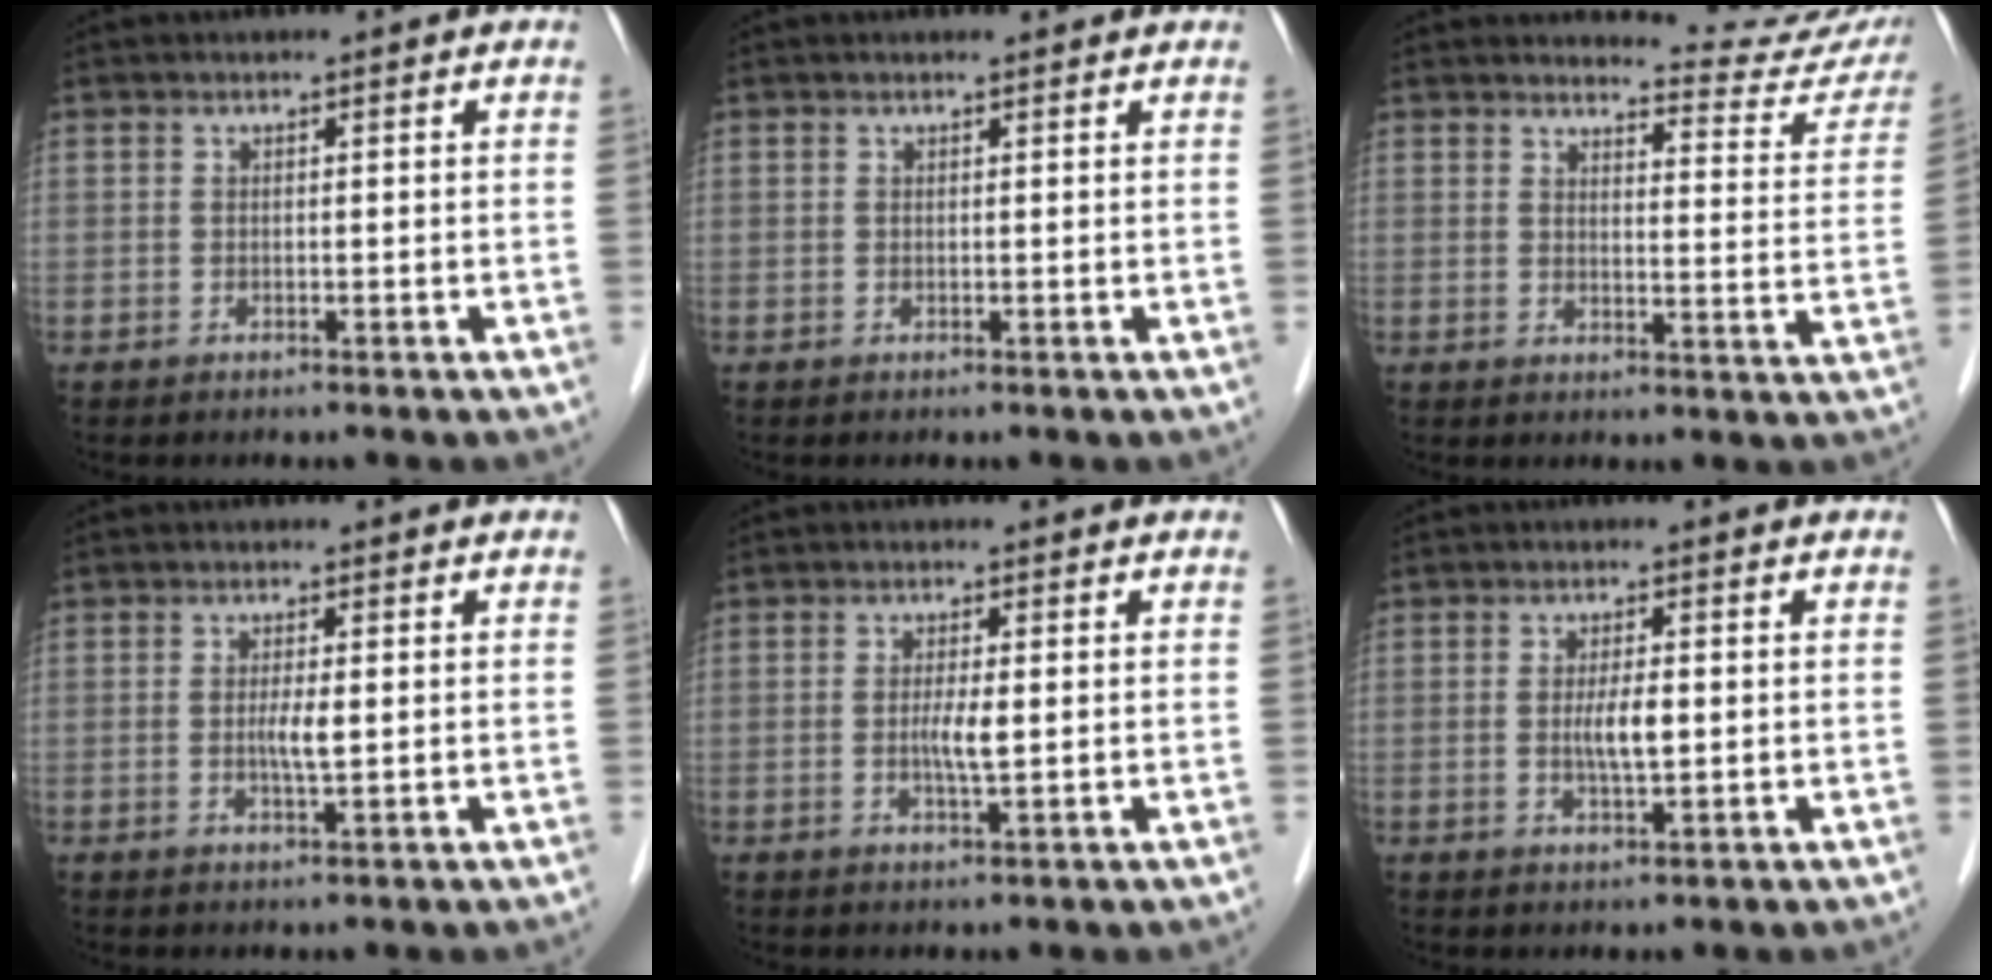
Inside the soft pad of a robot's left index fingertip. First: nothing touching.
{"total": 1.5, "force": [1.4, 0.2, 0.4], "torque": [-0.012, 0.010, 0.017]}
{"total": 12.6, "force": [12.5, 0.7, 1.4], "torque": [0.000, -0.080, 0.122]}
{"total": 2.3, "force": [0.0, 0.1, 2.3], "torque": [-0.048, -0.004, 0.000]}
{"total": 2.7, "force": [-0.1, 0.2, 2.7], "torque": [-0.056, -0.004, -0.001]}
{"total": 3.4, "force": [-0.1, 0.5, 3.4], "torque": [-0.066, -0.004, 0.000]}